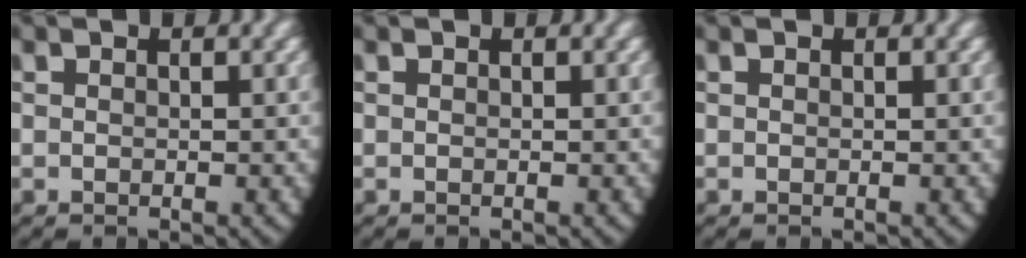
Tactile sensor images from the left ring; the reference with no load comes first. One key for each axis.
{"total": 0.0}
{"total": 0.0}